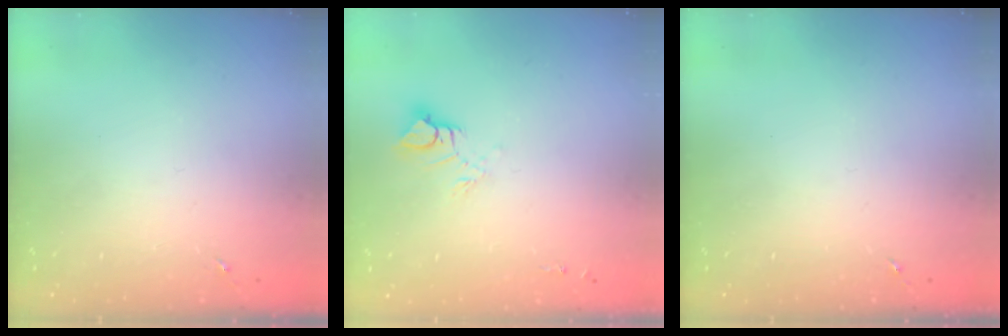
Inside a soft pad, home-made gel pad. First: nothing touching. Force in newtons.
{"total": 6.3, "press": 6.3, "slide": 0.5}
{"total": 0.0}